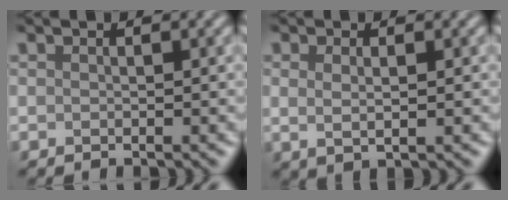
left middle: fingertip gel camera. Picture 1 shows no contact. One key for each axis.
{"total": 1.5, "fx": 0.4, "fy": 0.5, "fz": 1.3, "tx": -0.026, "ty": -0.003, "tz": 0.008}